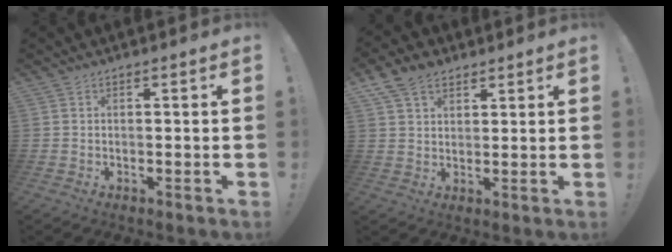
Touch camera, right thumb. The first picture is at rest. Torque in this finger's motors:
{"motor_torque": [1.66, 1.68, 0.93, 0.84, 0.17]}